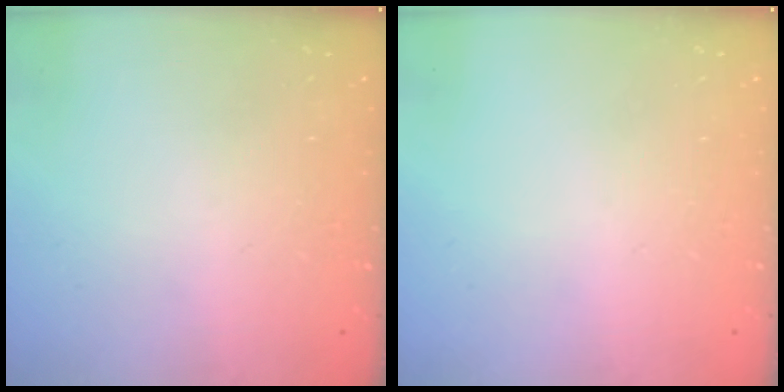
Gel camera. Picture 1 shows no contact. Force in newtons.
{"total": 0.0}